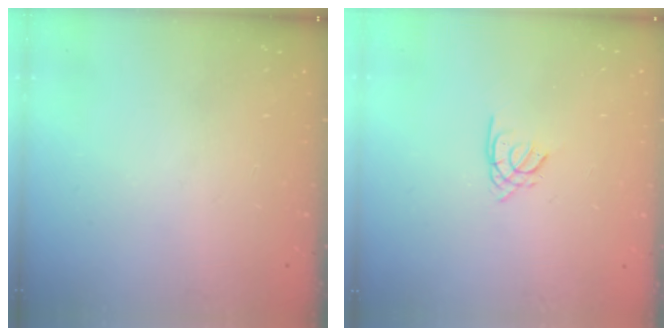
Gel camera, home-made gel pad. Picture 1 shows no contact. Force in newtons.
{"total": 1.3, "press": 1.3, "slide": 0.4}